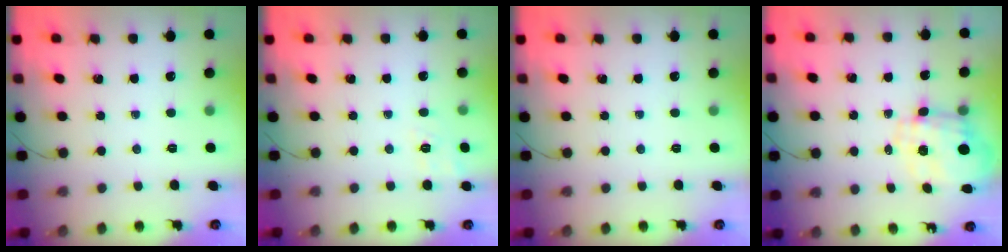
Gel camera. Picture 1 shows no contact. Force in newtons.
{"total": 7.2, "press": 6.8, "slide": 2.1}
{"total": 0.0}
{"total": 3.4, "press": 3.1, "slide": 1.4}